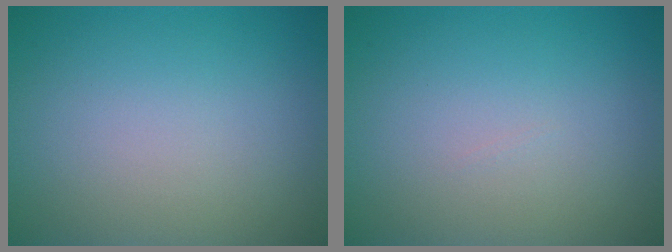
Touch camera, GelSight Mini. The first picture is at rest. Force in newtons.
{"total": 0.0}